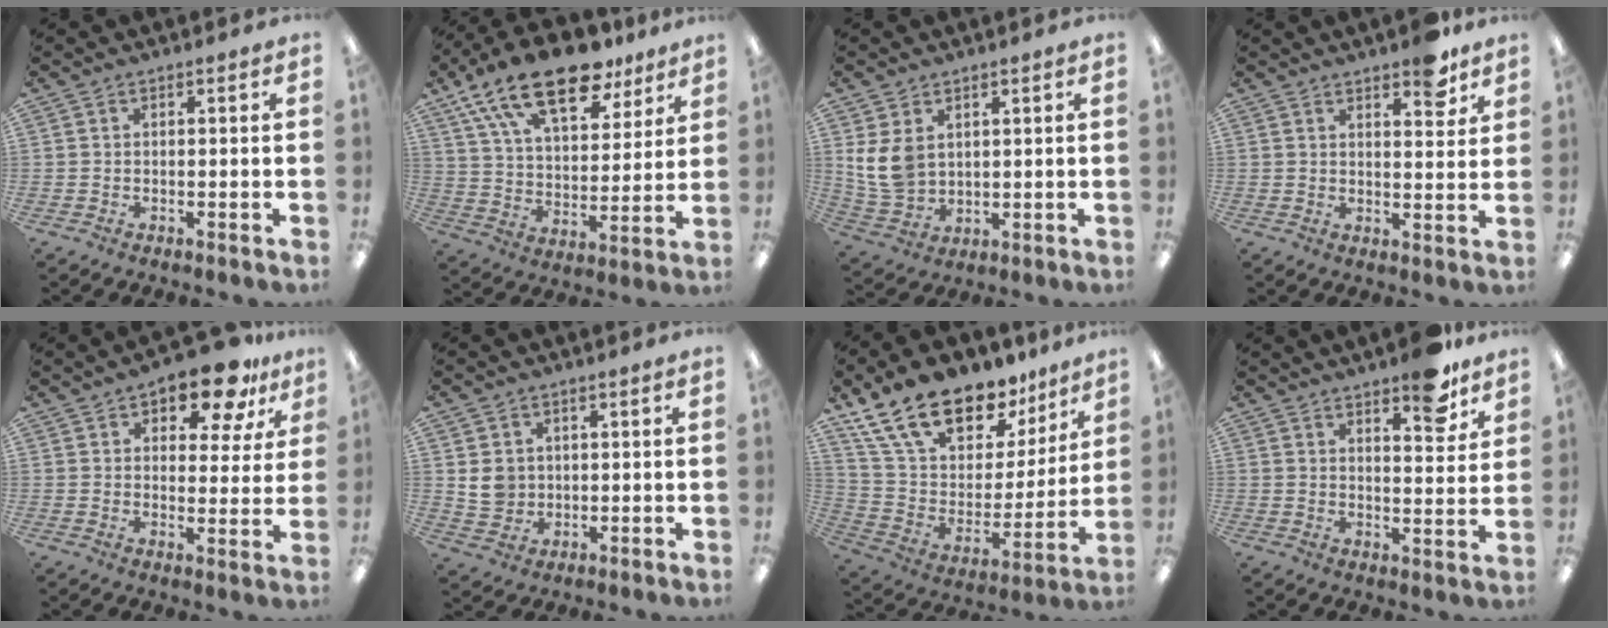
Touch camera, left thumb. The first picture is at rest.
{"total": 20.2, "force": [14.1, 8.8, 11.5], "torque": [-0.202, -0.073, 0.247]}
{"total": 8.7, "force": [2.8, 6.4, 5.1], "torque": [-0.122, -0.004, 0.054]}
{"total": 7.0, "force": [5.1, 2.8, 3.9], "torque": [-0.033, -0.029, 0.082]}
{"total": 11.9, "force": [8.7, 5.1, 6.4], "torque": [-0.087, -0.044, 0.150]}
{"total": 5.4, "force": [1.2, 5.0, 1.8], "torque": [-0.019, 0.003, 0.023]}
{"total": 20.9, "force": [15.9, 10.1, 9.0], "torque": [-0.167, -0.104, 0.291]}
{"total": 8.9, "force": [6.8, 2.7, 5.0], "torque": [-0.050, -0.042, 0.112]}